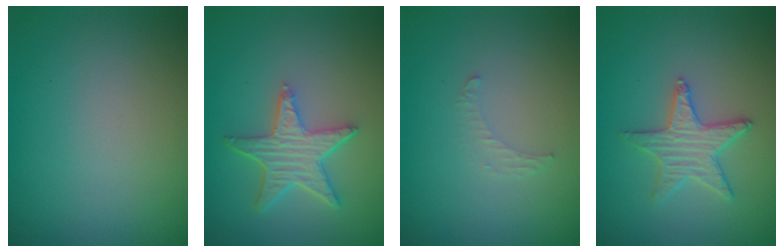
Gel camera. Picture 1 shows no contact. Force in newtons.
{"total": 4.5, "press": 3.7, "slide": 2.6}
{"total": 0.8, "press": 0.8, "slide": 0.3}
{"total": 3.0, "press": 3.0, "slide": 0.1}